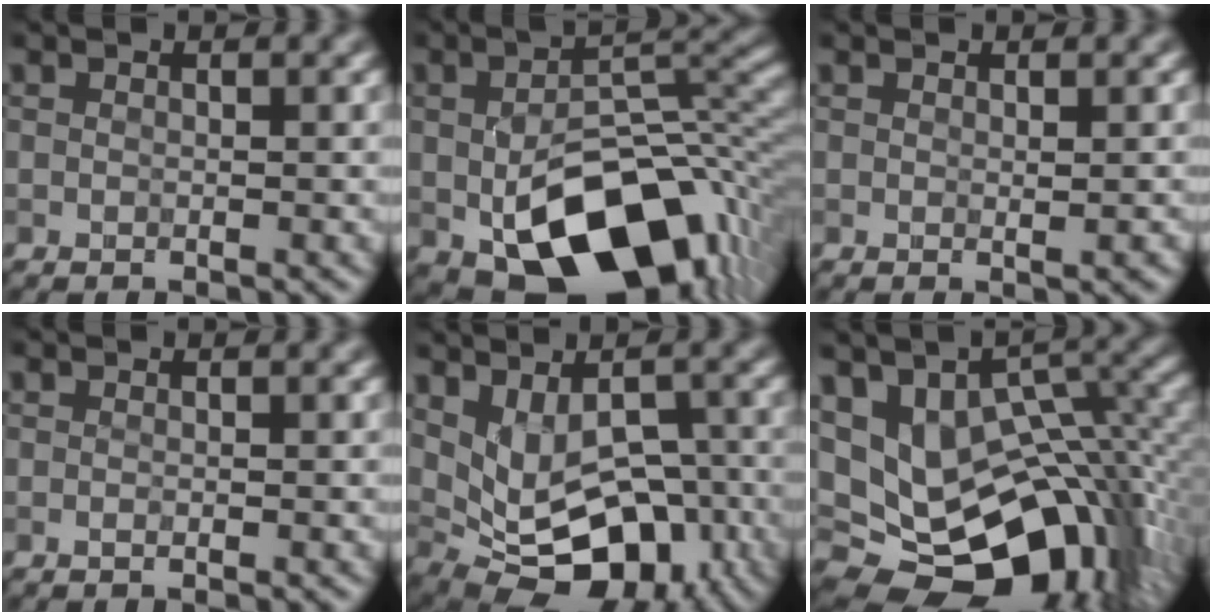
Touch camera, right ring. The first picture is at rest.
{"total": 14.1, "force": [-4.7, 7.7, 10.8], "torque": [-0.174, -0.010, -0.064]}
{"total": 0.9, "force": [0.4, 0.1, 0.9], "torque": [-0.009, -0.001, 0.005]}
{"total": 0.6, "force": [-0.3, 0.1, 0.5], "torque": [-0.002, 0.000, -0.008]}
{"total": 8.3, "force": [-1.6, 5.1, 6.3], "torque": [-0.087, -0.008, -0.002]}
{"total": 16.8, "force": [-4.0, 10.4, 12.6], "torque": [-0.197, -0.019, -0.017]}